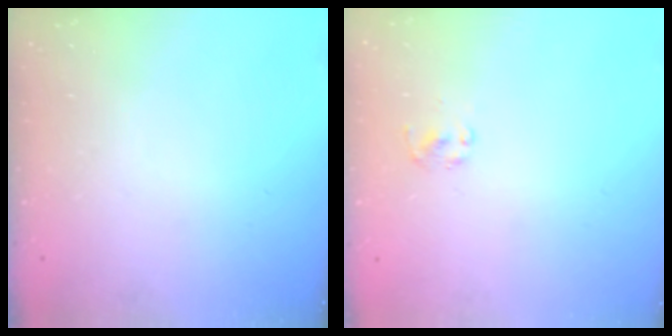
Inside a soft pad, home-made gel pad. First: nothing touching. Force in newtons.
{"total": 2.1, "press": 1.9, "slide": 0.9}